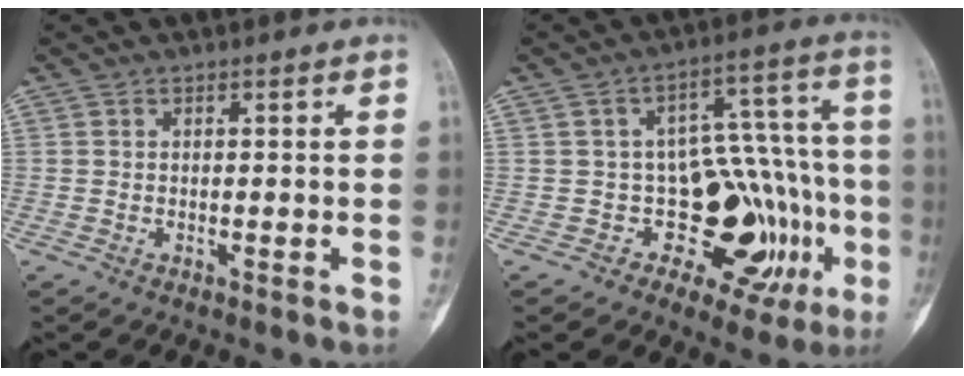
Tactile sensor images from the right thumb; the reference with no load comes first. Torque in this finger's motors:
{"motor_torque": [0.06, 0.05, -0.25, 0.06, 0.04]}